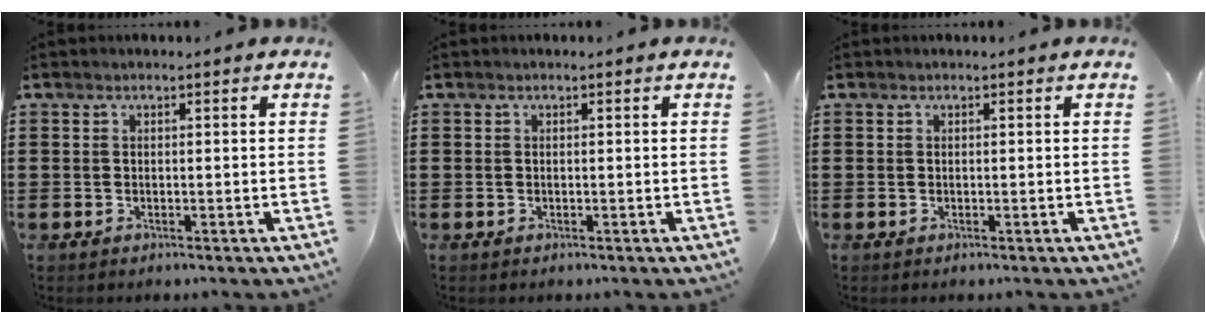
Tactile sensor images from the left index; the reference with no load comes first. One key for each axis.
{"total": 0.0}
{"total": 0.0}